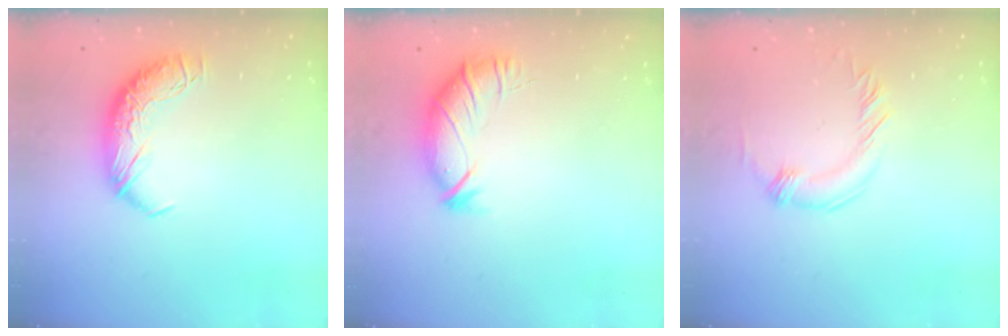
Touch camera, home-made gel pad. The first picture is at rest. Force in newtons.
{"total": 3.2, "press": 2.6, "slide": 2.0}
{"total": 2.0, "press": 2.0, "slide": 0.4}